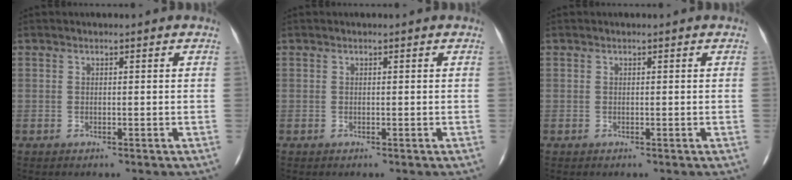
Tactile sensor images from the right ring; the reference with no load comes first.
{"total": 0.0}
{"total": 0.0}